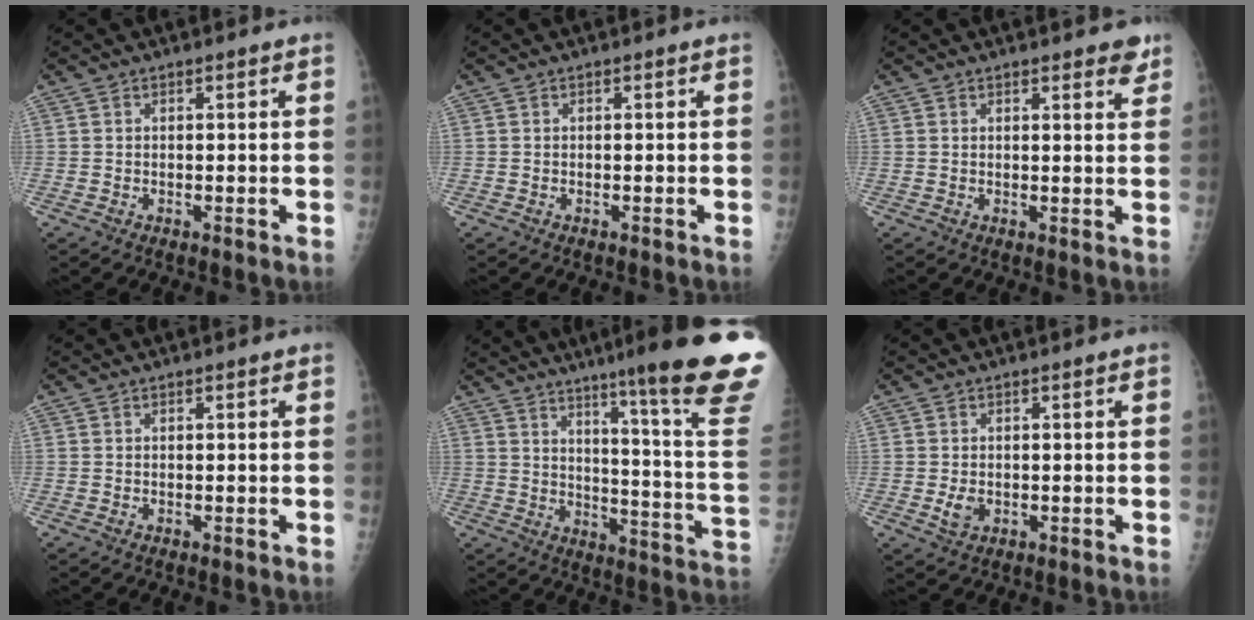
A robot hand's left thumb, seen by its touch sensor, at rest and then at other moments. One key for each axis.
{"total": 0.0}
{"total": 3.9, "fx": 2.9, "fy": 1.2, "fz": 2.3, "tx": -0.008, "ty": -0.012, "tz": 0.034}
{"total": 0.0}
{"total": 25.1, "fx": 17.2, "fy": 0.0, "fz": 18.3, "tx": -0.220, "ty": -0.114, "tz": 0.233}
{"total": 2.4, "fx": -0.2, "fy": 1.6, "fz": 1.8, "tx": -0.029, "ty": -0.004, "tz": 0.002}